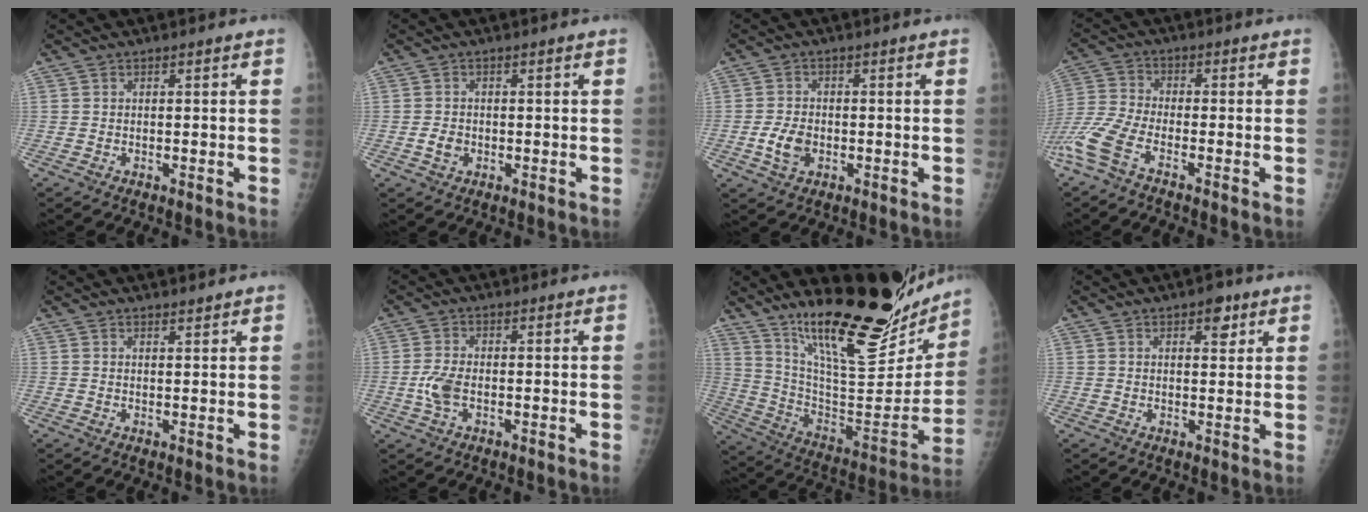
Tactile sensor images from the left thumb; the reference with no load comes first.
{"total": 2.0, "force": [-0.6, 1.6, 1.1], "torque": [-0.011, 0.003, -0.009]}
{"total": 4.4, "force": [-1.1, 3.0, 3.0], "torque": [-0.051, 0.002, -0.019]}
{"total": 8.5, "force": [-5.1, 2.5, 6.3], "torque": [-0.161, 0.006, -0.115]}
{"total": 1.1, "force": [1.1, 0.1, 0.1], "torque": [0.008, -0.010, 0.017]}
{"total": 4.0, "force": [-0.7, 2.2, 3.3], "torque": [-0.077, 0.003, -0.017]}
{"total": 29.7, "force": [21.5, 8.6, 18.6], "torque": [-0.252, -0.104, 0.338]}
{"total": 3.5, "force": [2.0, 1.8, 2.2], "torque": [-0.012, -0.008, 0.025]}